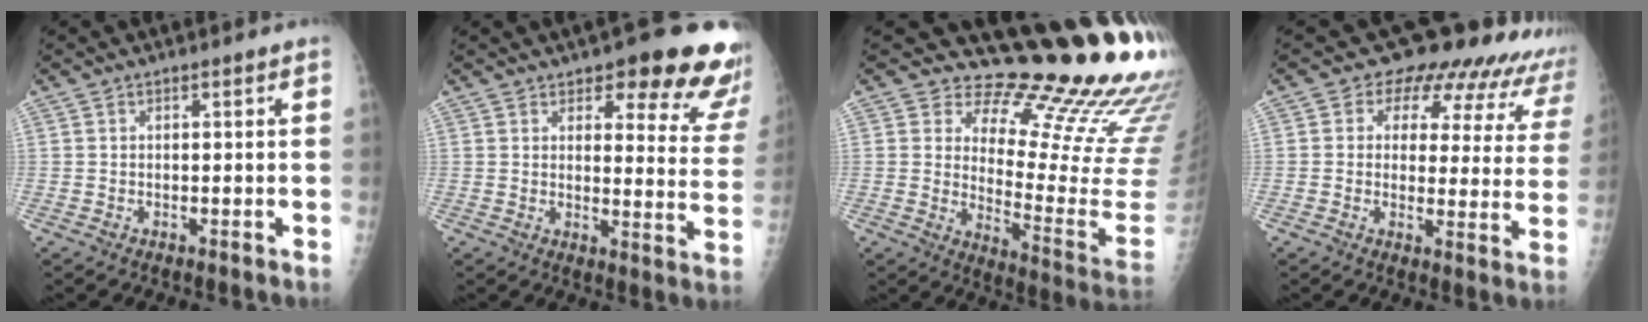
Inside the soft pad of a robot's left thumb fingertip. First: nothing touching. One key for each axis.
{"total": 17.1, "fx": 12.3, "fy": 6.0, "fz": 10.3, "tx": -0.072, "ty": -0.068, "tz": 0.132}
{"total": 21.9, "fx": 17.9, "fy": 5.7, "fz": 11.2, "tx": -0.106, "ty": -0.172, "tz": 0.225}
{"total": 16.9, "fx": 13.6, "fy": 8.0, "fz": 6.1, "tx": -0.025, "ty": -0.063, "tz": 0.134}